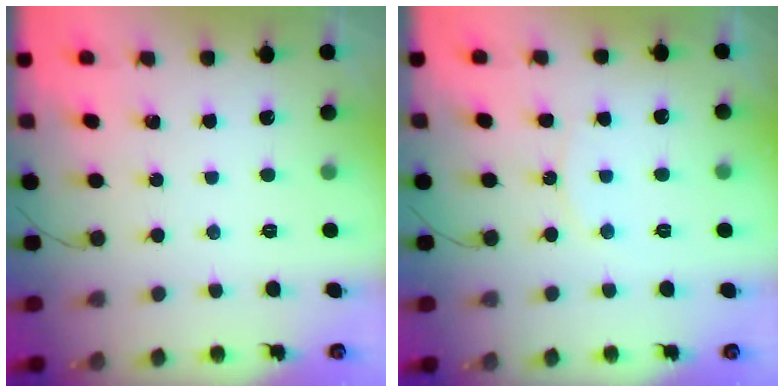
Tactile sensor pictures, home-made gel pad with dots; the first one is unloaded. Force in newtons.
{"total": 6.9, "press": 6.9, "slide": 0.9}